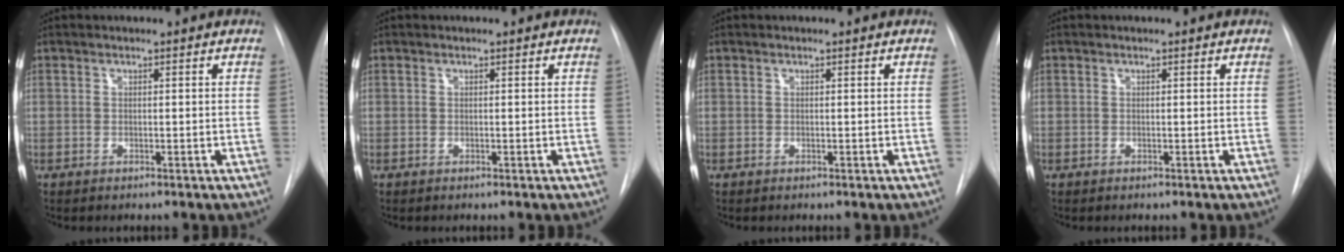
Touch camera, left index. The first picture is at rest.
{"total": 0.0}
{"total": 0.0}
{"total": 0.0}